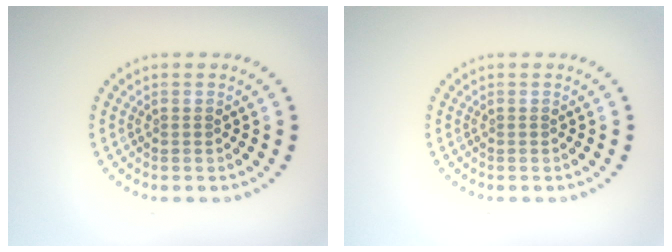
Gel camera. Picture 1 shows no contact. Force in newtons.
{"total": 0.0}